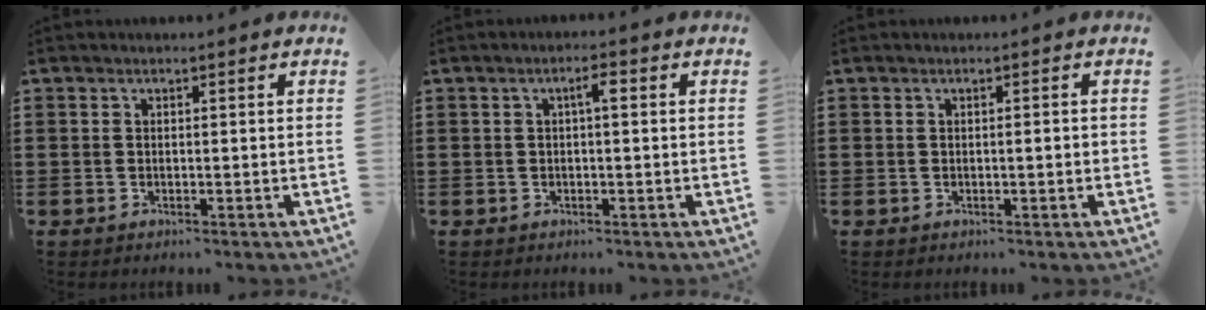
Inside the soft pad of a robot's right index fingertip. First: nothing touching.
{"total": 2.1, "force": [0.3, 0.5, 2.1], "torque": [-0.041, 0.006, 0.002]}
{"total": 0.9, "force": [-0.1, 0.1, 0.9], "torque": [-0.015, -0.002, -0.001]}